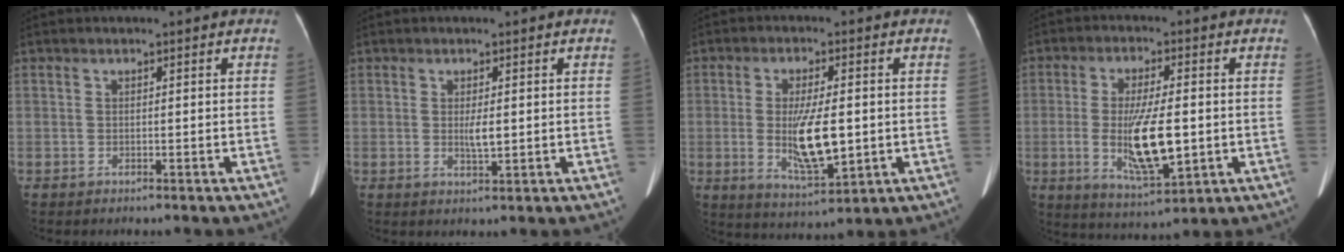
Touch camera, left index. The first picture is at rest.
{"total": 2.2, "force": [0.2, 0.4, 2.1], "torque": [-0.040, -0.005, 0.004]}
{"total": 9.3, "force": [-0.7, 2.5, 8.9], "torque": [-0.172, -0.016, -0.004]}
{"total": 10.8, "force": [-1.4, 2.6, 10.4], "torque": [-0.199, -0.016, -0.015]}